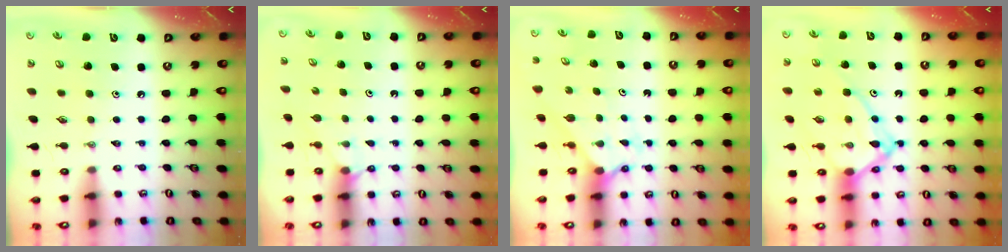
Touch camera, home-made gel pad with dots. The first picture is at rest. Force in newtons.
{"total": 2.7, "press": 2.7, "slide": 0.3}
{"total": 2.0, "press": 2.0, "slide": 0.2}
{"total": 13.9, "press": 13.8, "slide": 1.2}